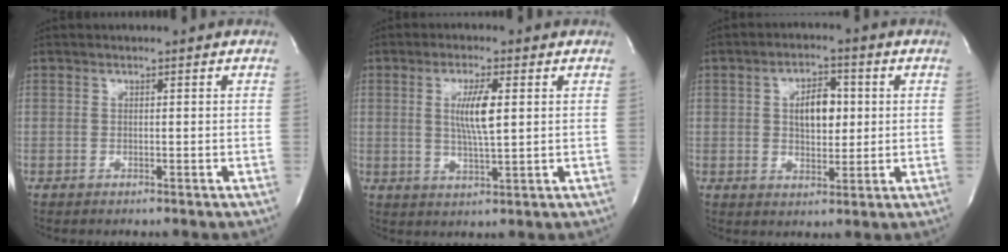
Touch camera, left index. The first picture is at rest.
{"total": 5.9, "force": [1.0, 0.7, 5.7], "torque": [-0.110, -0.007, 0.020]}
{"total": 6.3, "force": [0.9, 3.3, 5.3], "torque": [-0.089, 0.005, 0.015]}